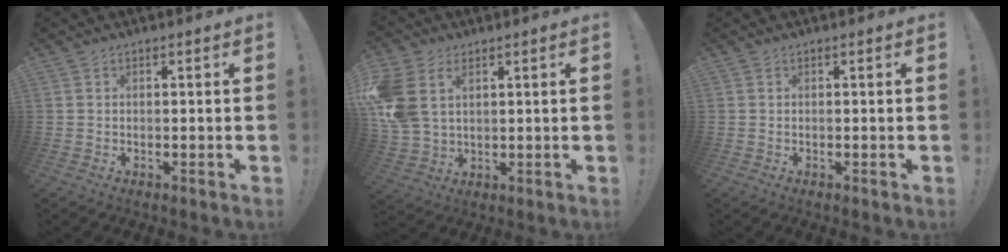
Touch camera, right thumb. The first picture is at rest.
{"total": 10.9, "force": [4.2, 7.5, 6.7], "torque": [-0.143, -0.012, 0.085]}
{"total": 0.0}